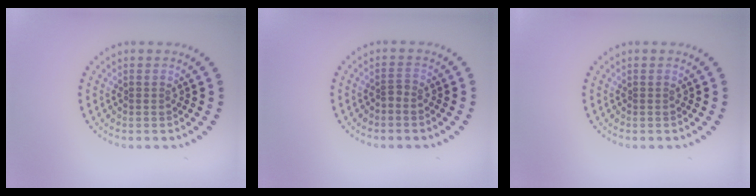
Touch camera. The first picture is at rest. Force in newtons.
{"total": 0.6, "press": 0.4, "slide": 0.5}
{"total": 0.0}